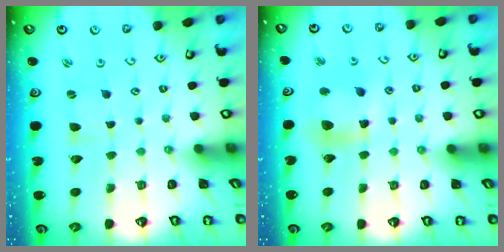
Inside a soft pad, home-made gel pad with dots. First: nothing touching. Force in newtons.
{"total": 11.3, "press": 11.2, "slide": 1.5}